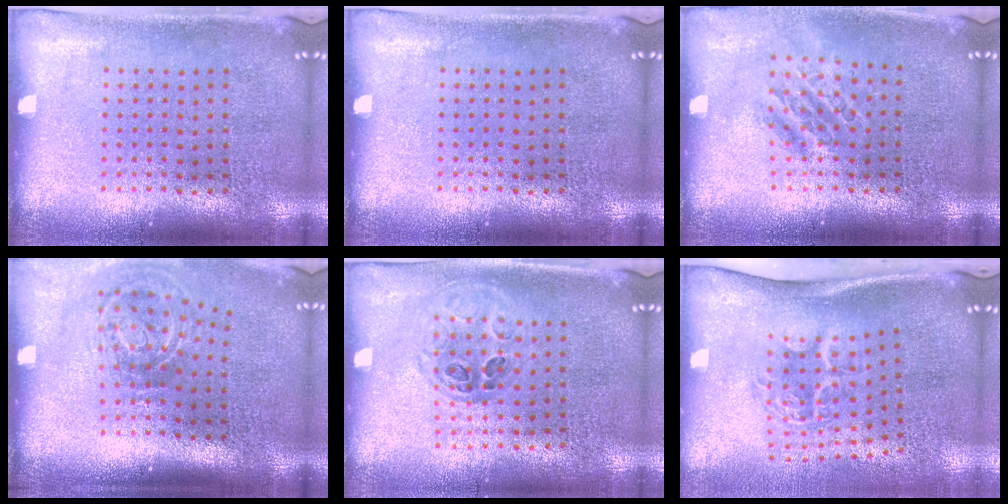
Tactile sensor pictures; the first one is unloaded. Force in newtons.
{"total": 0.0}
{"total": 1.4, "press": 1.2, "slide": 0.8}
{"total": 2.0, "press": 1.2, "slide": 1.6}
{"total": 0.9, "press": 0.9, "slide": 0.2}
{"total": 2.0, "press": 1.3, "slide": 1.5}